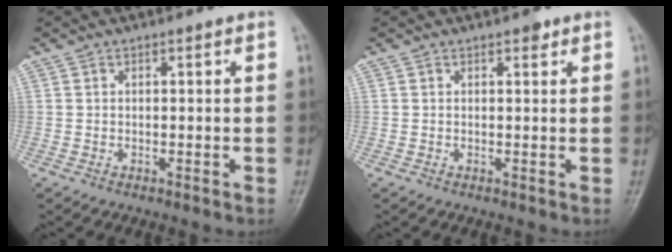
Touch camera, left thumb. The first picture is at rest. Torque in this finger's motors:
{"motor_torque": [0.09, 0.09, 0.32, 0.16, 0.02]}